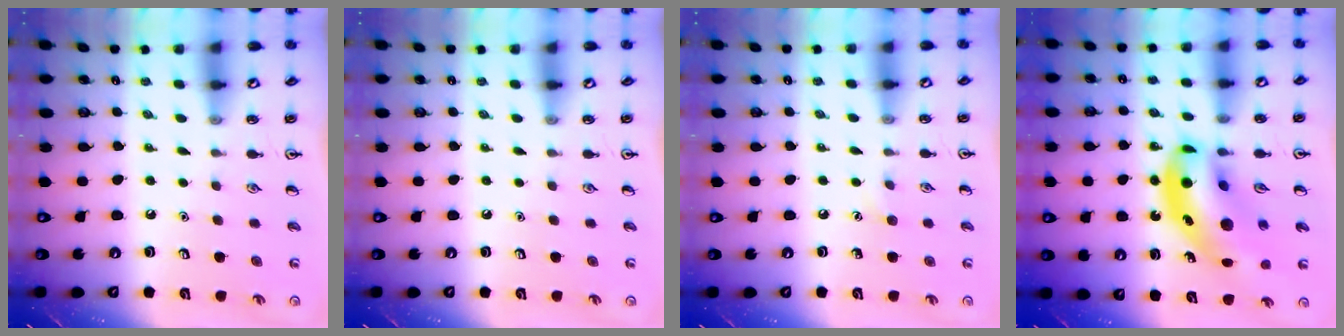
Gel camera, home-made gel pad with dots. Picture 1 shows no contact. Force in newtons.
{"total": 0.0}
{"total": 3.9, "press": 3.7, "slide": 1.2}
{"total": 16.9, "press": 16.1, "slide": 5.0}